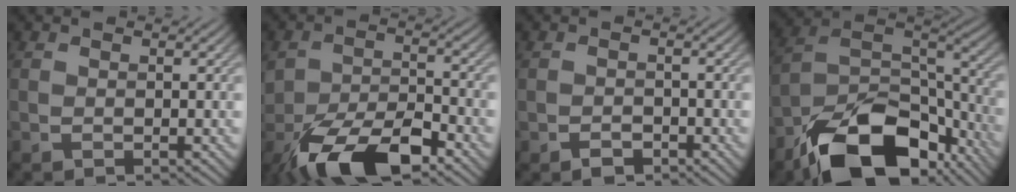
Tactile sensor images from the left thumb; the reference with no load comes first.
{"total": 11.4, "force": [-7.1, 4.7, 7.5], "torque": [-0.146, -0.015, -0.126]}
{"total": 1.8, "force": [-1.3, 0.9, 0.8], "torque": [-0.010, 0.000, -0.025]}
{"total": 17.8, "force": [-11.7, 8.8, 10.2], "torque": [-0.208, -0.036, -0.198]}